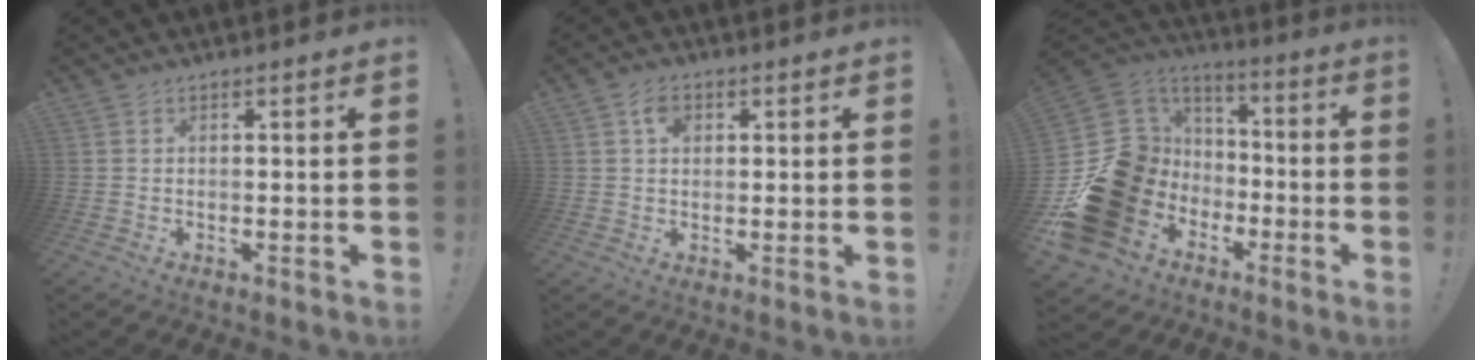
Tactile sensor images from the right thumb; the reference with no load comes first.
{"total": 4.0, "force": [1.3, 3.0, 2.3], "torque": [-0.028, 0.001, 0.020]}
{"total": 26.4, "force": [-7.4, 21.5, 13.3], "torque": [-0.196, 0.013, -0.047]}